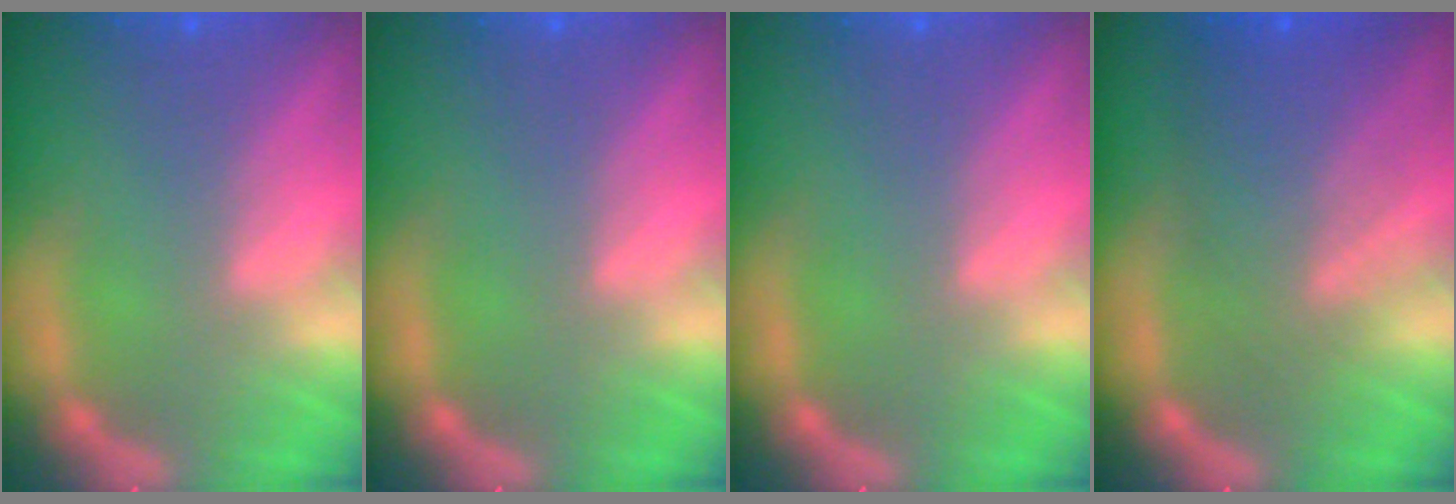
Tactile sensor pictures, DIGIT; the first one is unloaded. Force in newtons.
{"total": 0.0}
{"total": 0.0}
{"total": 7.1}